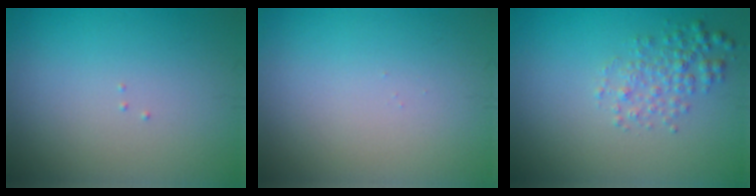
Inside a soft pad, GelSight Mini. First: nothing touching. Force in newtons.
{"total": 0.0}
{"total": 2.4, "press": 2.4, "slide": 0.1}